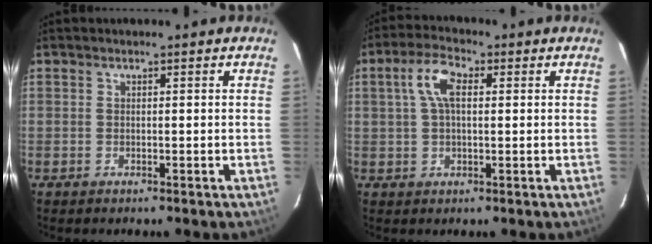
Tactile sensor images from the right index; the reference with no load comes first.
{"total": 6.1, "force": [1.4, 2.8, 5.2], "torque": [-0.103, 0.016, 0.027]}